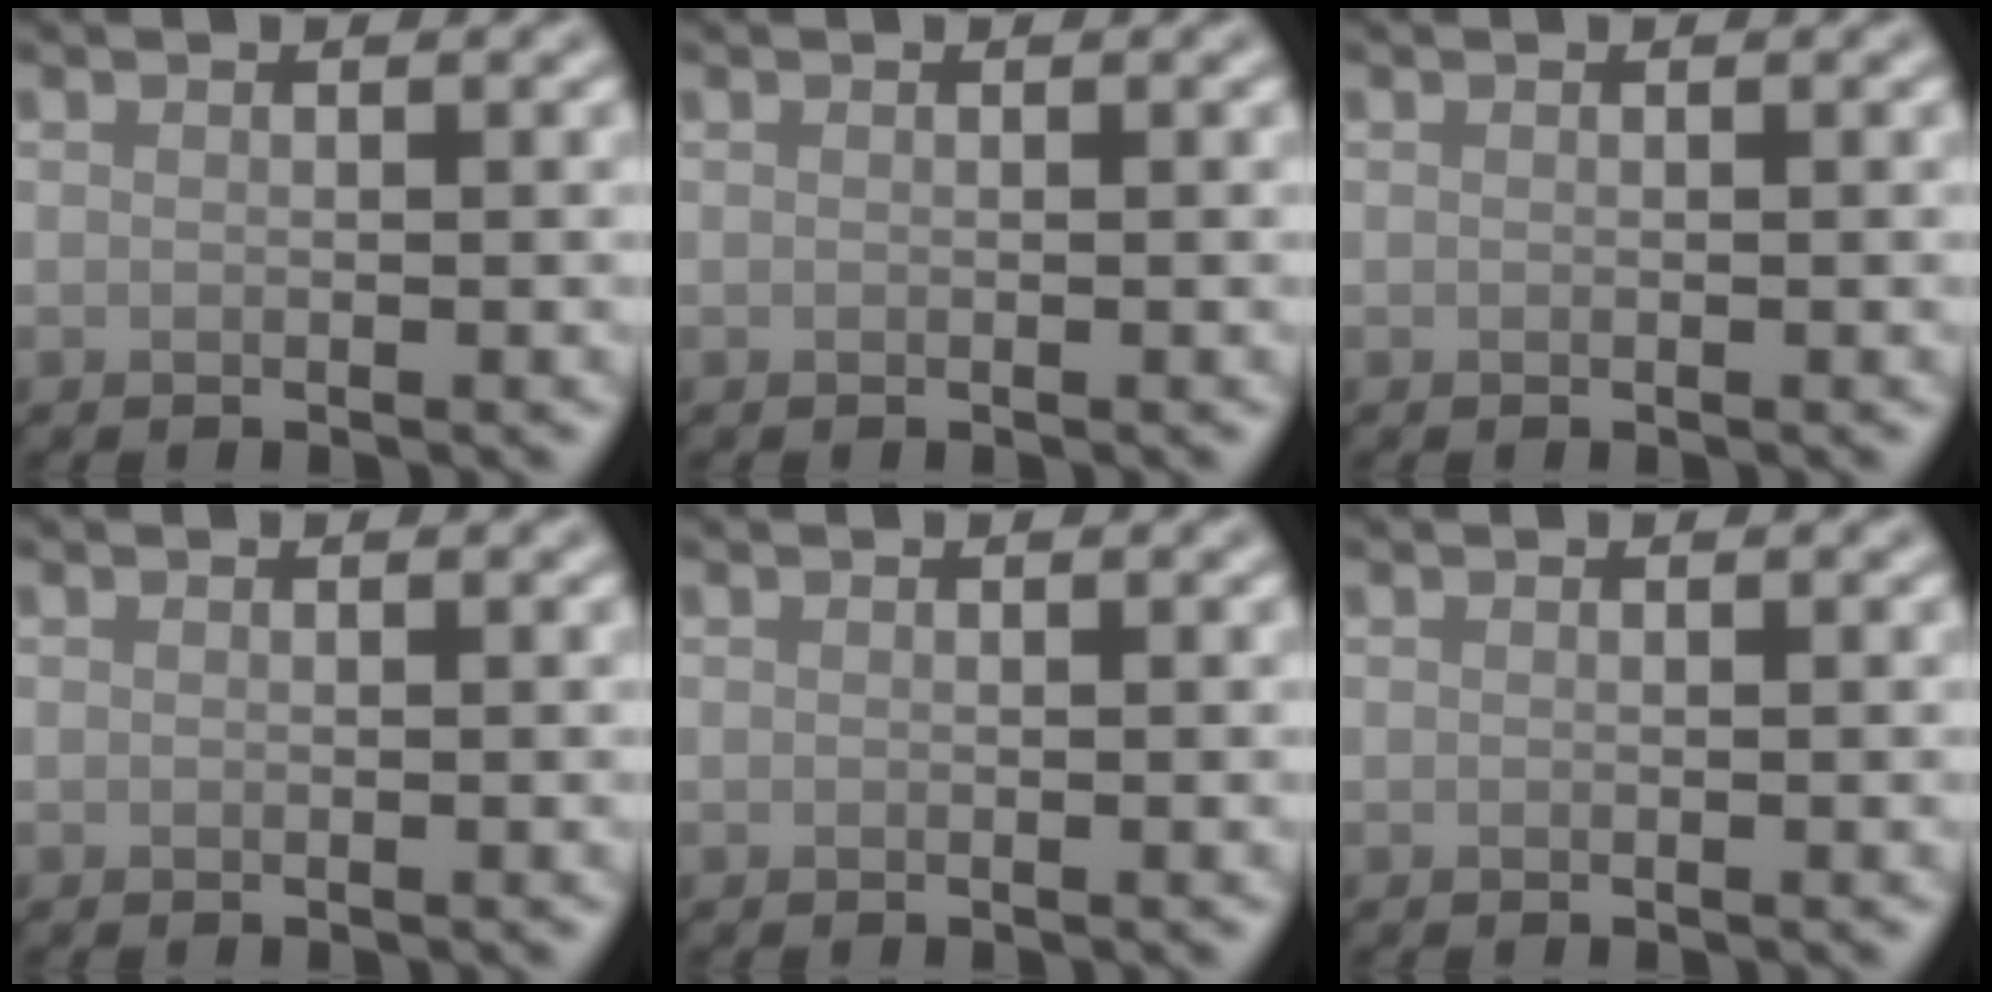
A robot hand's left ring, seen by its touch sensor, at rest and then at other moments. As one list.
[{"total": 0.0}, {"total": 0.0}, {"total": 0.0}, {"total": 0.0}, {"total": 0.0}]